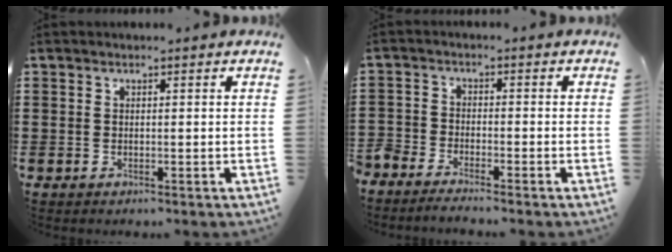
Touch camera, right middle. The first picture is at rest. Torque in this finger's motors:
{"motor_torque": [1.33, -0.81, 0.65, 0.21]}